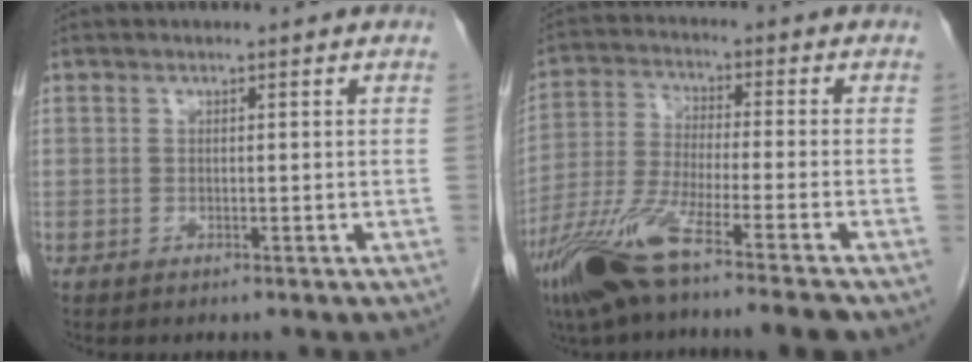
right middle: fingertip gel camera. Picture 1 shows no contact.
{"total": 14.1, "force": [-9.9, -0.3, 10.0], "torque": [-0.209, -0.042, -0.182]}